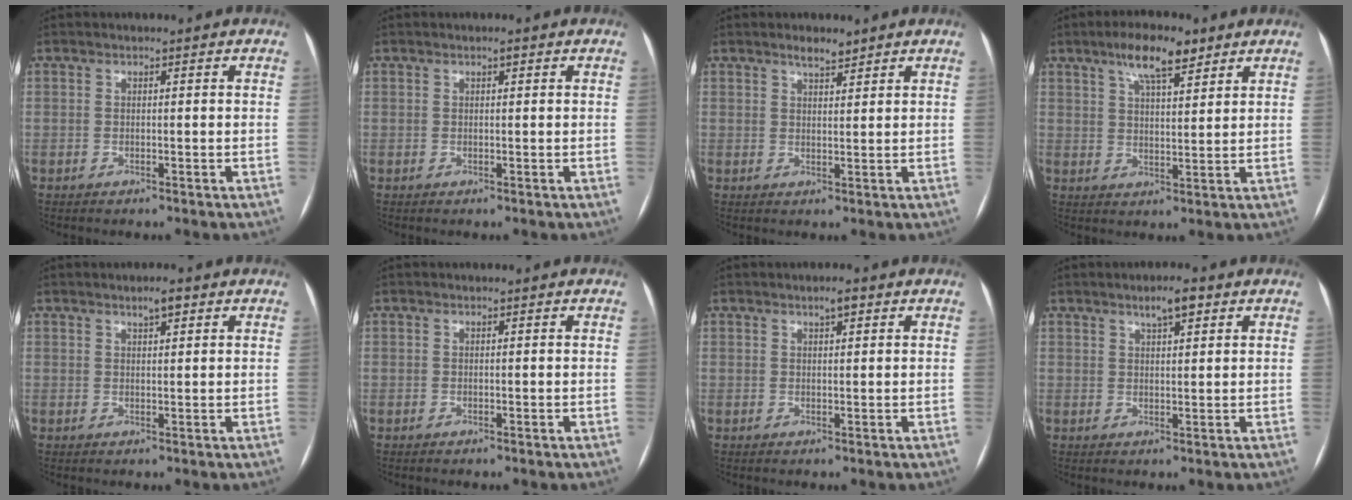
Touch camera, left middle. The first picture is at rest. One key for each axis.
{"total": 0.6, "fx": 0.3, "fy": 0.1, "fz": 0.5, "tx": -0.009, "ty": 0.001, "tz": 0.004}
{"total": 2.5, "fx": 2.1, "fy": 0.6, "fz": 1.3, "tx": -0.024, "ty": 0.002, "tz": 0.035}
{"total": 7.7, "fx": 5.1, "fy": 2.1, "fz": 5.4, "tx": -0.097, "ty": 0.012, "tz": 0.088}
{"total": 2.0, "fx": 1.3, "fy": 0.5, "fz": 1.4, "tx": -0.026, "ty": 0.003, "tz": 0.022}
{"total": 0.0}
{"total": 1.7, "fx": 1.0, "fy": 0.4, "fz": 1.3, "tx": -0.022, "ty": 0.003, "tz": 0.016}
{"total": 3.5, "fx": 2.2, "fy": 0.8, "fz": 2.6, "tx": -0.045, "ty": 0.005, "tz": 0.035}